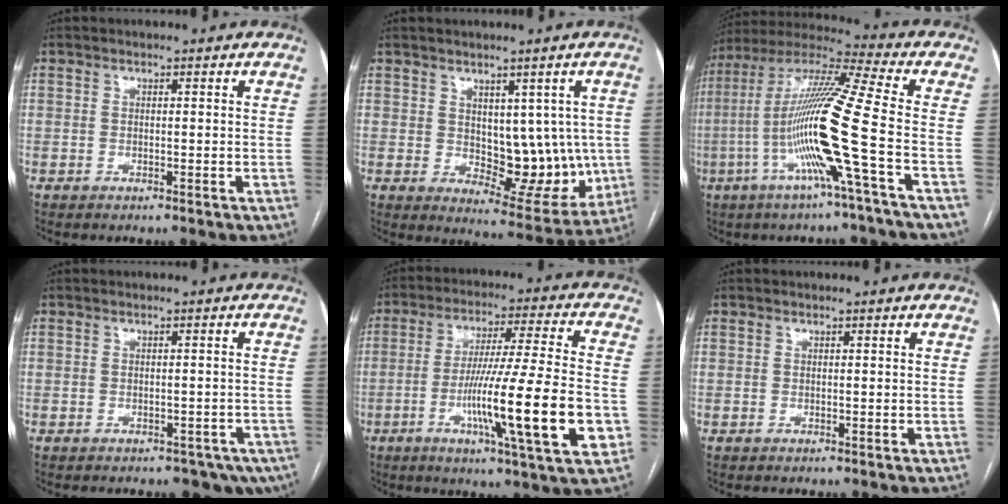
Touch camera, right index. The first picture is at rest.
{"total": 10.8, "force": [0.4, 6.2, 8.8], "torque": [-0.094, 0.001, 0.028]}
{"total": 16.9, "force": [-4.6, -1.9, 16.2], "torque": [-0.316, -0.004, -0.102]}
{"total": 6.6, "force": [-4.5, 3.9, 2.7], "torque": [-0.011, 0.014, -0.054]}
{"total": 18.9, "force": [-5.1, 0.0, 18.2], "torque": [-0.285, -0.016, -0.084]}
{"total": 0.0}